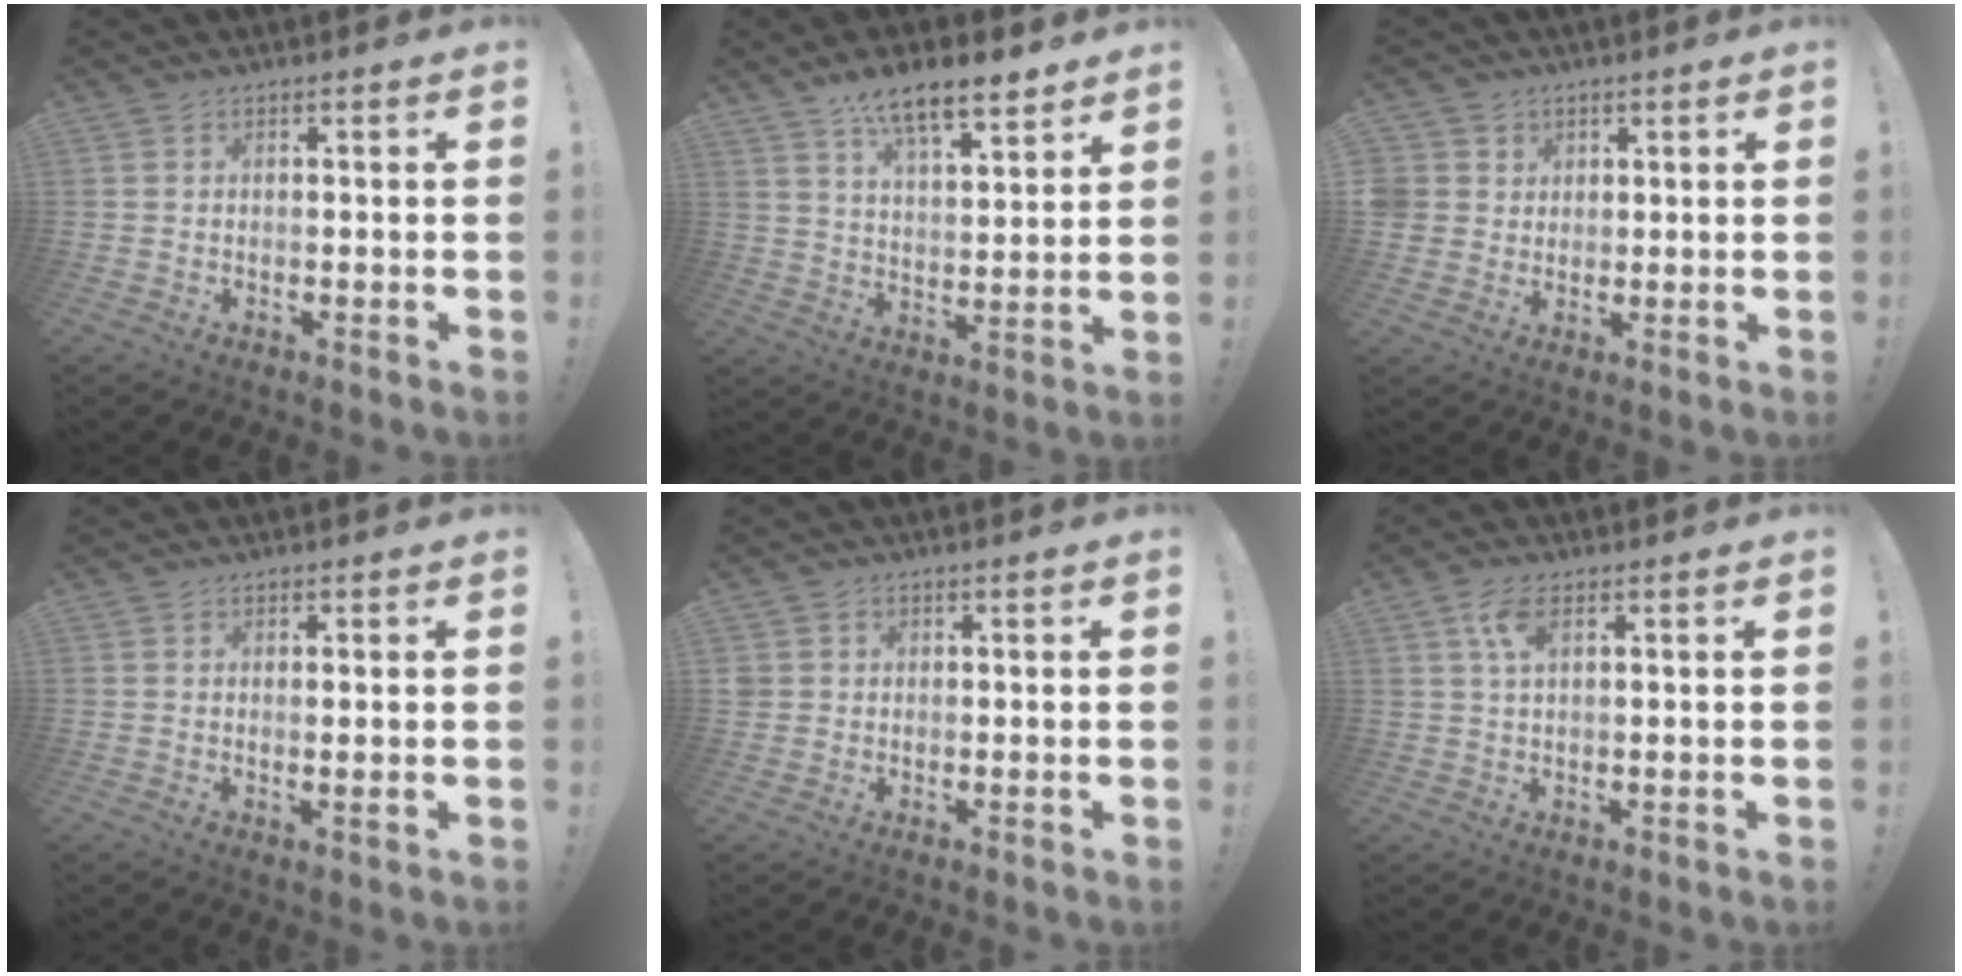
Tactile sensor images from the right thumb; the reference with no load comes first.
{"total": 12.1, "force": [8.6, 3.8, 7.6], "torque": [-0.125, -0.046, 0.151]}
{"total": 4.9, "force": [1.8, 4.5, 0.3], "torque": [-0.020, -0.014, 0.036]}
{"total": 1.5, "force": [0.4, -0.2, 1.5], "torque": [-0.014, -0.007, 0.004]}
{"total": 2.0, "force": [0.5, 1.9, 0.3], "torque": [-0.004, 0.001, 0.011]}
{"total": 4.8, "force": [2.0, 2.2, 3.9], "torque": [-0.064, -0.001, 0.033]}